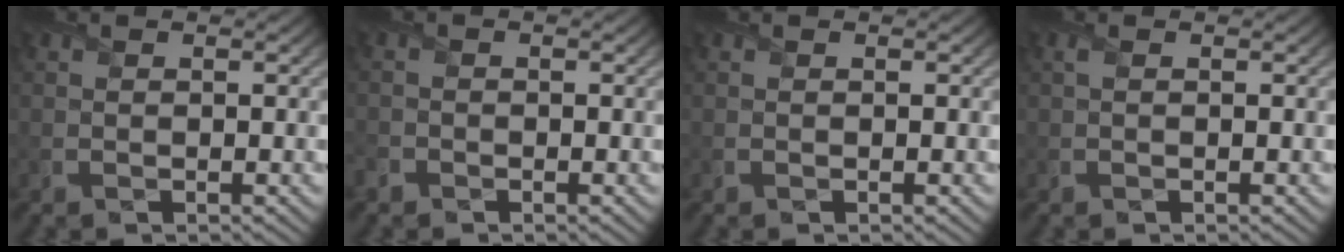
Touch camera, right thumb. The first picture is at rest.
{"total": 1.3, "force": [-1.0, 0.8, 0.2], "torque": [-0.005, -0.001, -0.025]}
{"total": 0.0}
{"total": 0.6, "force": [0.2, 0.2, 0.6], "torque": [-0.016, 0.004, 0.003]}